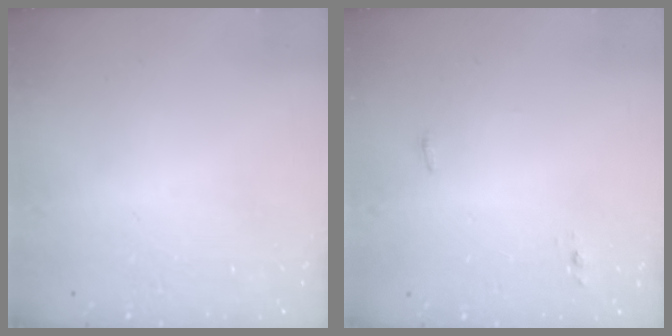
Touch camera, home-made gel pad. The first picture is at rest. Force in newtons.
{"total": 3.4, "press": 3.2, "slide": 1.1}